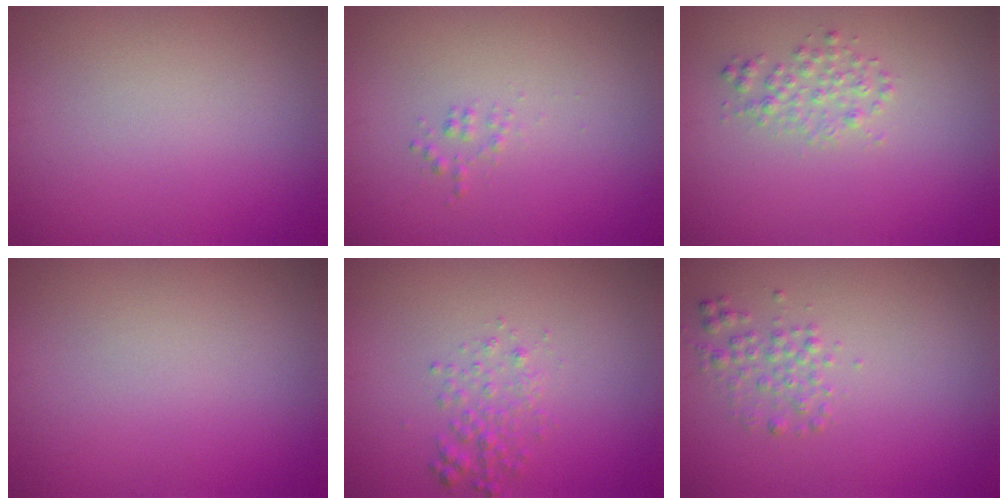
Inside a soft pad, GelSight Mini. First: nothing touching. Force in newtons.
{"total": 0.7, "press": 0.7, "slide": 0.0}
{"total": 1.6, "press": 1.6, "slide": 0.1}
{"total": 0.0}
{"total": 1.8, "press": 1.8, "slide": 0.1}
{"total": 1.6, "press": 1.6, "slide": 0.0}